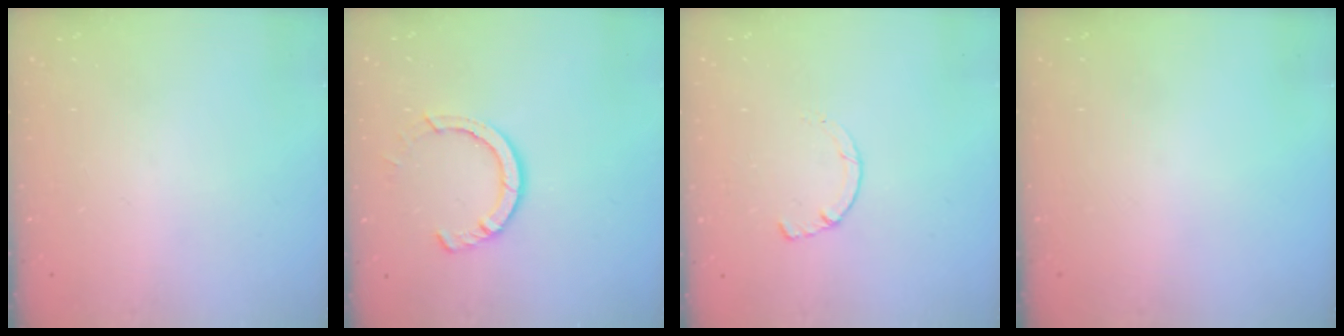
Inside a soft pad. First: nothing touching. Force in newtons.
{"total": 7.5, "press": 7.4, "slide": 1.0}
{"total": 1.4, "press": 1.4, "slide": 0.3}
{"total": 0.0}